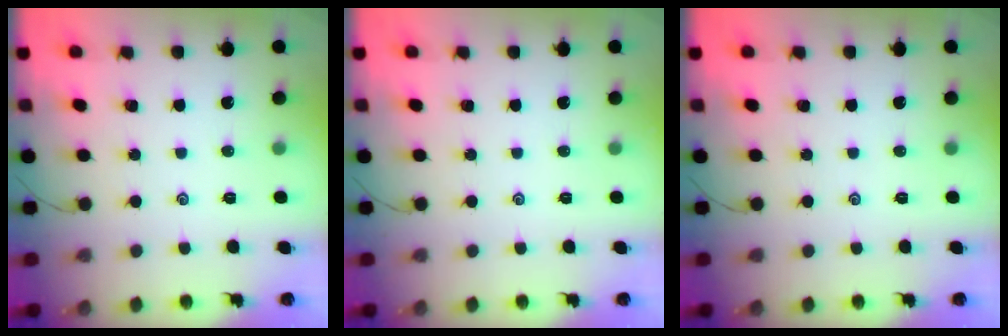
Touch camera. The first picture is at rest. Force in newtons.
{"total": 0.0}
{"total": 0.0}